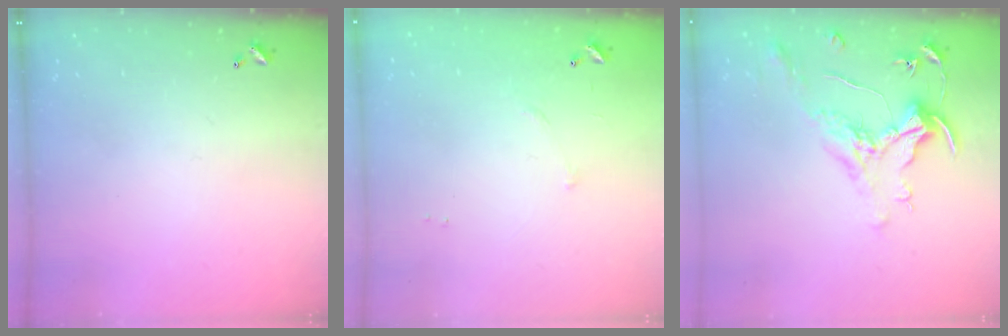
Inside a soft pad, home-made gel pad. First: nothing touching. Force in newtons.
{"total": 6.8, "press": 6.8, "slide": 0.8}
{"total": 1.6, "press": 1.4, "slide": 0.7}